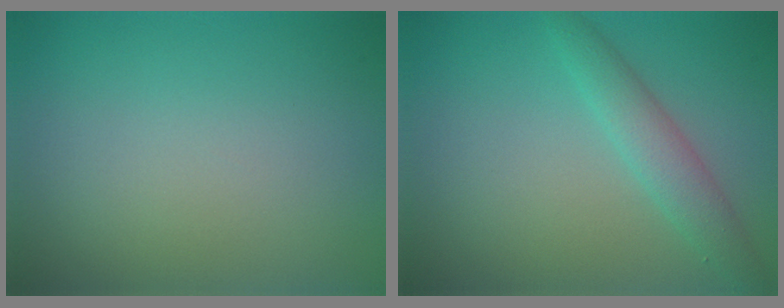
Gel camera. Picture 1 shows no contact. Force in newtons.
{"total": 2.8, "press": 2.8, "slide": 0.1}